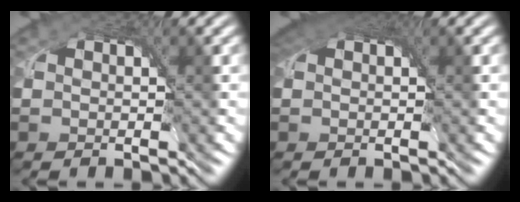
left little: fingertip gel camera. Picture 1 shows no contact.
{"total": 3.9, "force": [2.1, 2.1, 2.5], "torque": [-0.043, 0.011, 0.025]}